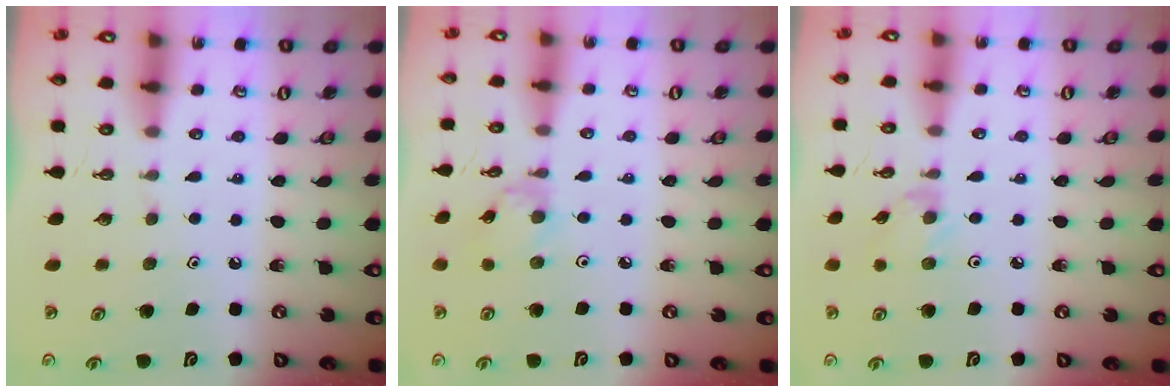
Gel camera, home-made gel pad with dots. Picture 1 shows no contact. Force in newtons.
{"total": 1.4, "press": 1.3, "slide": 0.2}
{"total": 3.2, "press": 3.1, "slide": 0.5}